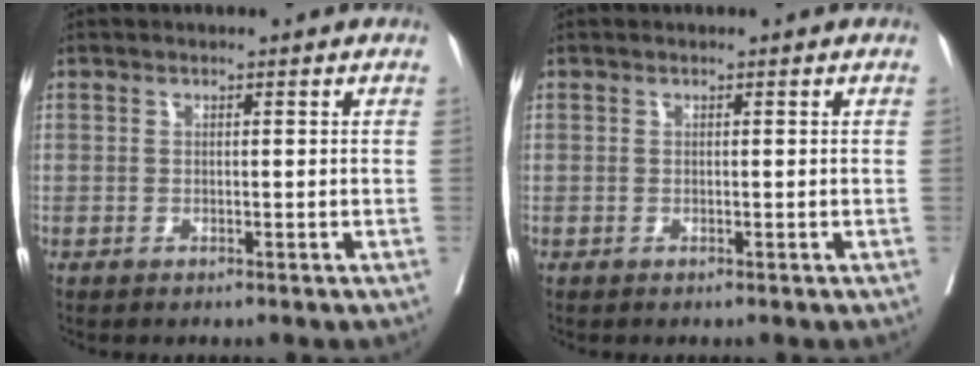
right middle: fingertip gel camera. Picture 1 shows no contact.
{"total": 0.0}